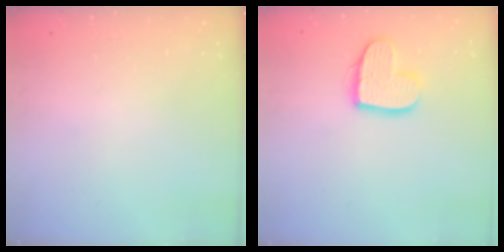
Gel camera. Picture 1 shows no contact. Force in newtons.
{"total": 11.5, "press": 11.5, "slide": 0.6}